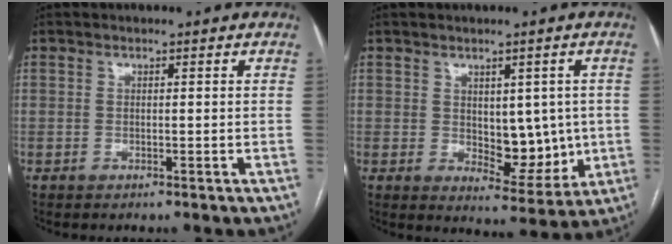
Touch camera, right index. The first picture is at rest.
{"total": 7.5, "force": [0.0, 4.0, 6.3], "torque": [-0.073, -0.002, 0.016]}